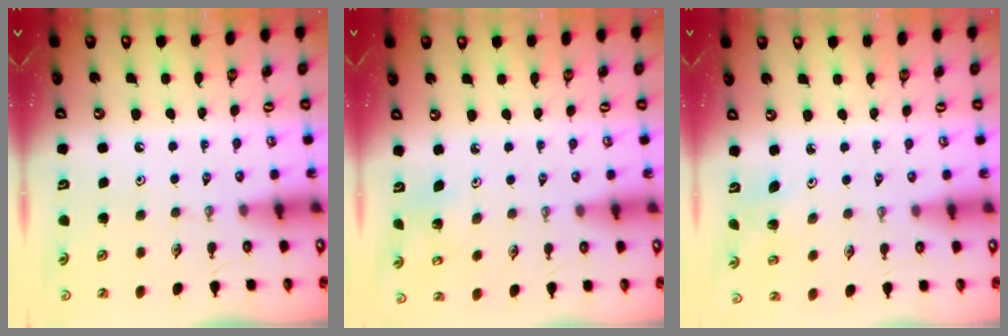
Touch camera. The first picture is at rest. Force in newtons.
{"total": 3.0, "press": 3.0, "slide": 0.1}
{"total": 2.3, "press": 2.3, "slide": 0.2}